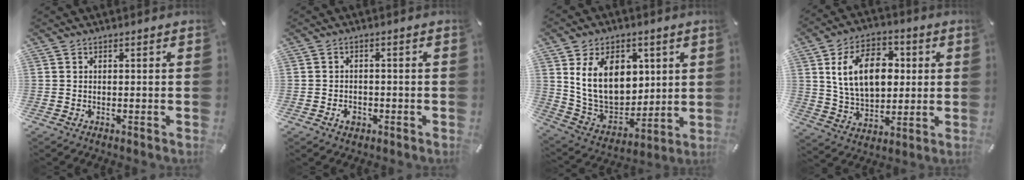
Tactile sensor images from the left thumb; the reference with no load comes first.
{"total": 2.8, "force": [-1.4, 2.0, 1.4], "torque": [-0.024, 0.007, -0.026]}
{"total": 16.7, "force": [5.0, 12.1, 10.4], "torque": [-0.208, -0.018, 0.095]}
{"total": 15.2, "force": [3.1, 10.3, 10.7], "torque": [-0.207, 0.009, 0.051]}